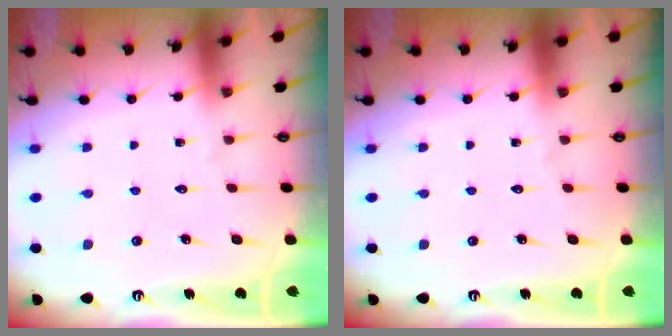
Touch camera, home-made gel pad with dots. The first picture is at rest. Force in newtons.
{"total": 0.0}